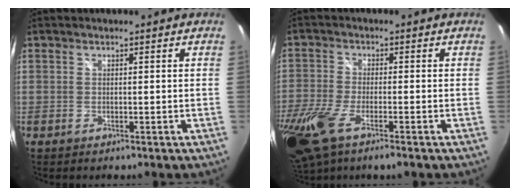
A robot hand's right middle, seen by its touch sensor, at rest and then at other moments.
{"total": 15.8, "force": [-8.8, 5.5, 11.9], "torque": [-0.283, -0.061, -0.167]}